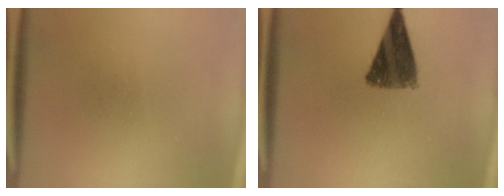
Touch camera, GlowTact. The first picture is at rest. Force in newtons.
{"total": 9.6}